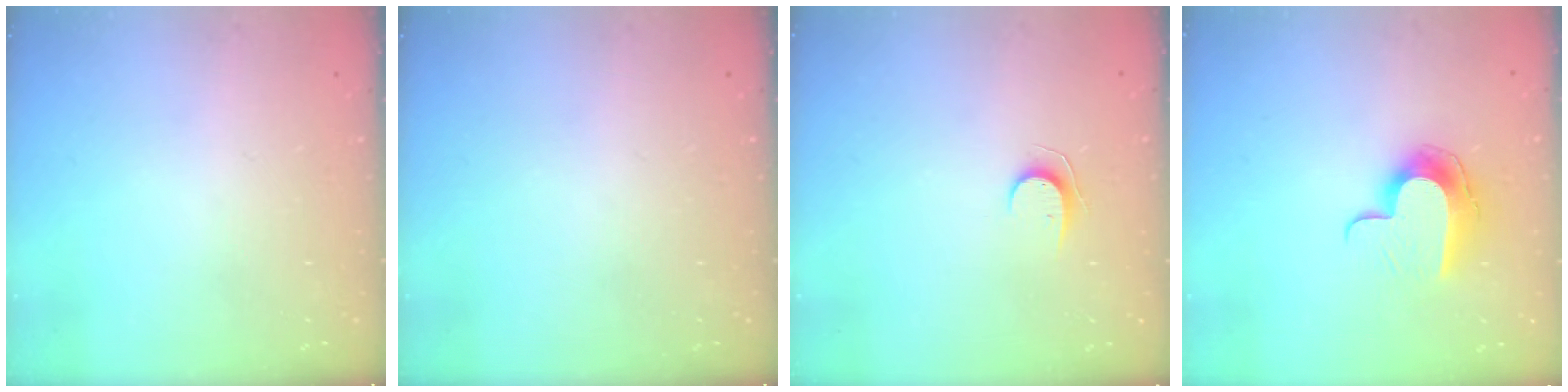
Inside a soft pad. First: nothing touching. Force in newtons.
{"total": 0.0}
{"total": 5.6, "press": 5.6, "slide": 0.6}
{"total": 10.6, "press": 10.5, "slide": 0.4}